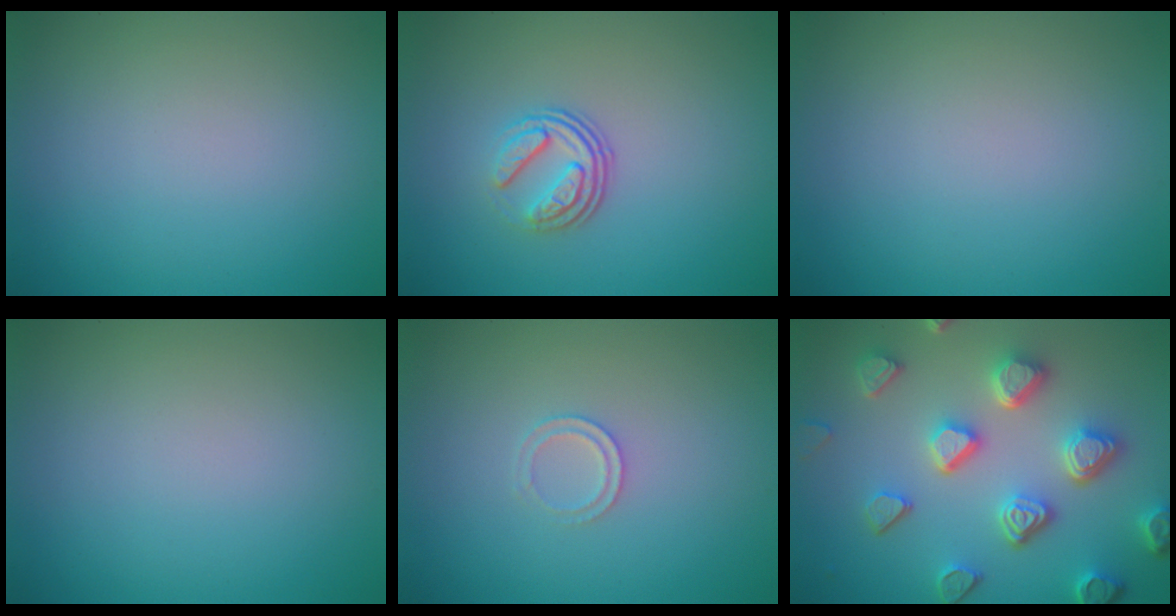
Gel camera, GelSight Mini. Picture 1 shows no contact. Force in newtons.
{"total": 3.4, "press": 2.3, "slide": 2.5}
{"total": 0.0}
{"total": 0.0}
{"total": 1.2, "press": 1.2, "slide": 0.2}
{"total": 6.4, "press": 5.4, "slide": 3.4}